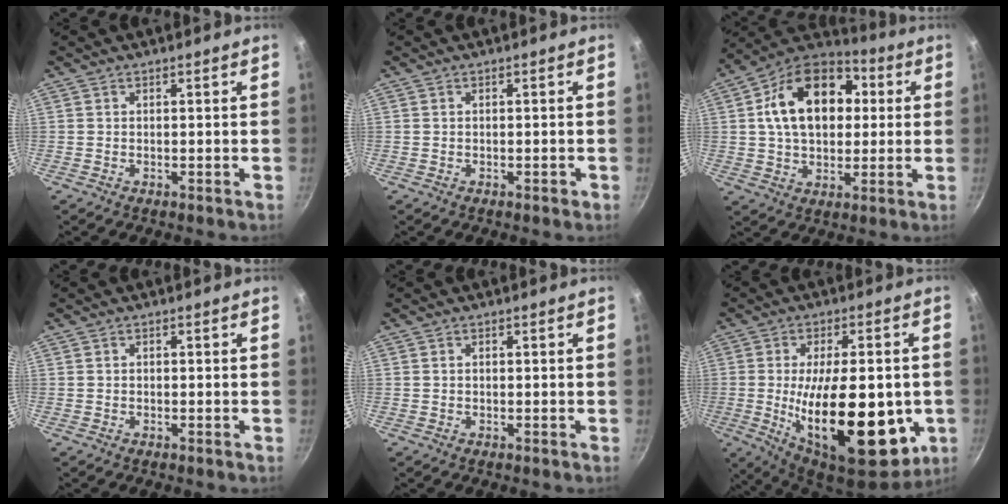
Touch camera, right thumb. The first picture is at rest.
{"total": 0.7, "force": [-0.4, 0.4, 0.5], "torque": [-0.005, 0.006, -0.003]}
{"total": 20.1, "force": [3.7, 13.8, 14.1], "torque": [-0.207, 0.026, 0.043]}
{"total": 0.5, "force": [-0.1, 0.4, 0.2], "torque": [-0.004, 0.003, -0.002]}
{"total": 0.5, "force": [0.0, 0.4, 0.3], "torque": [-0.004, 0.004, 0.001]}
{"total": 25.6, "force": [-4.1, 11.4, 22.5], "torque": [-0.329, -0.007, -0.047]}